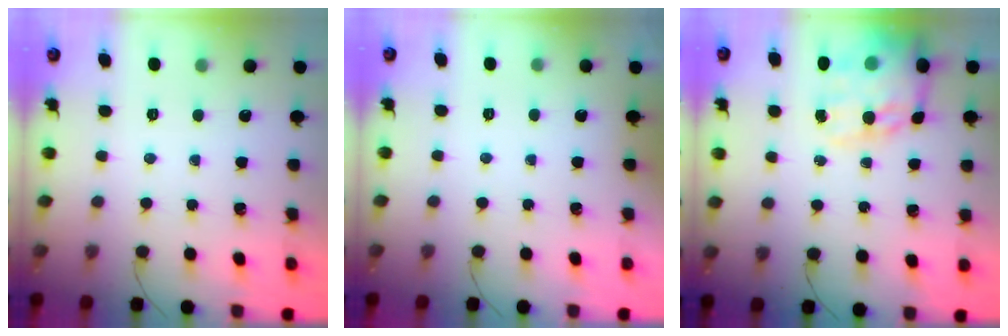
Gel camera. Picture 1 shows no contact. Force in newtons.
{"total": 1.9, "press": 1.9, "slide": 0.3}
{"total": 18.7, "press": 18.1, "slide": 4.6}